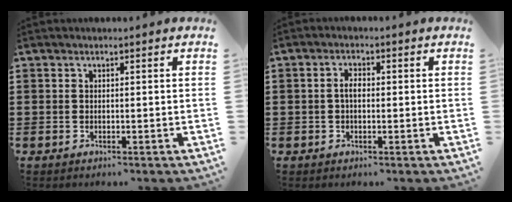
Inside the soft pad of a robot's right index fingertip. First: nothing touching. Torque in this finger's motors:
{"motor_torque": [0.36, -0.30, 0.16, 0.02]}